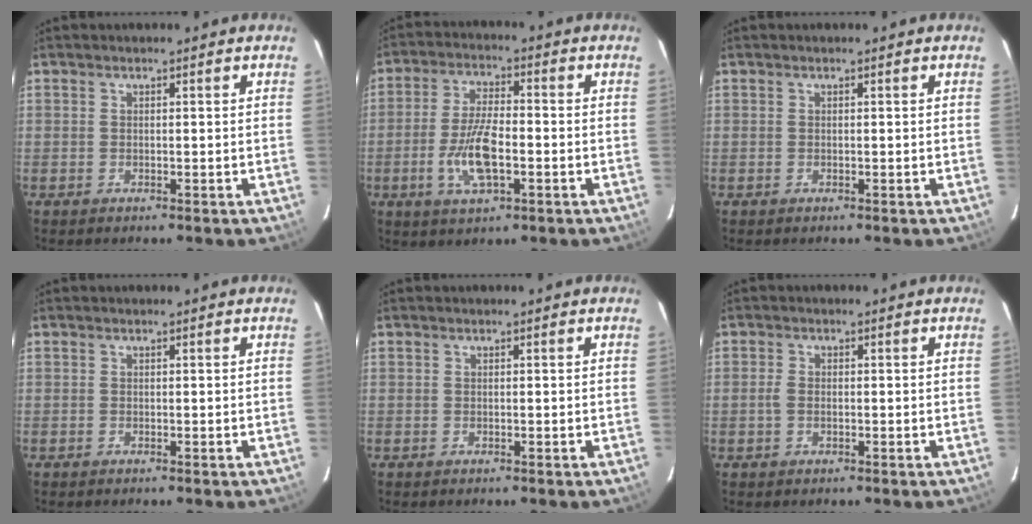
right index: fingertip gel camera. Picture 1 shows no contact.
{"total": 9.4, "force": [-2.8, 3.4, 8.3], "torque": [-0.171, -0.004, -0.051]}
{"total": 0.0}
{"total": 0.0}
{"total": 0.0}
{"total": 1.7, "force": [-0.4, 1.1, 1.3], "torque": [-0.029, -0.001, -0.008]}